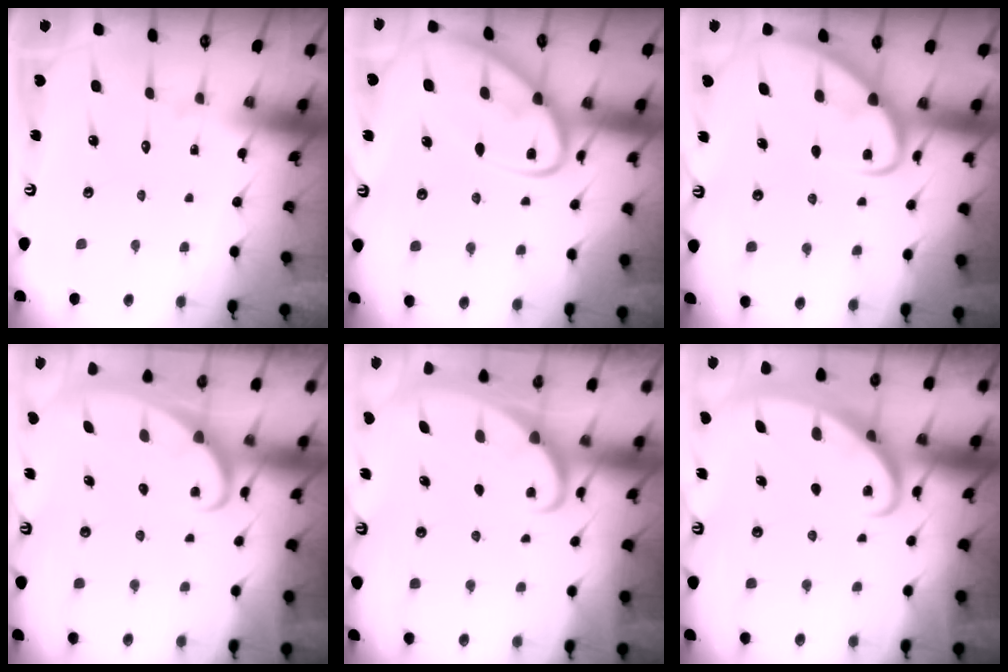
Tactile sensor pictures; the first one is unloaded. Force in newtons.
{"total": 10.3, "press": 10.3, "slide": 1.0}
{"total": 4.9, "press": 4.9, "slide": 0.5}
{"total": 2.3, "press": 2.3, "slide": 0.3}
{"total": 2.1, "press": 2.0, "slide": 0.3}
{"total": 2.6, "press": 2.6, "slide": 0.4}